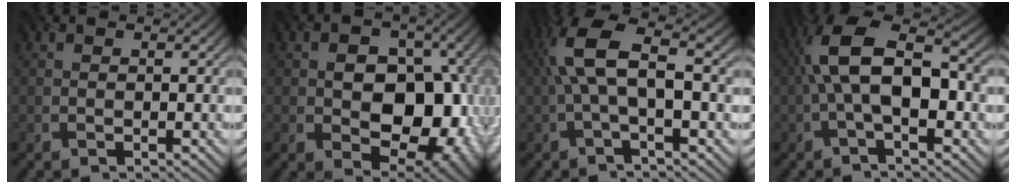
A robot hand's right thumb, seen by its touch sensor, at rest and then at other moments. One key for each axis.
{"total": 14.3, "fx": -1.6, "fy": 9.9, "fz": 10.1, "tx": -0.115, "ty": -0.009, "tz": -0.007}
{"total": 8.4, "fx": 0.7, "fy": 2.7, "fz": 7.9, "tx": -0.180, "ty": 0.021, "tz": 0.005}
{"total": 11.3, "fx": -0.1, "fy": 4.8, "fz": 10.2, "tx": -0.202, "ty": 0.021, "tz": -0.006}